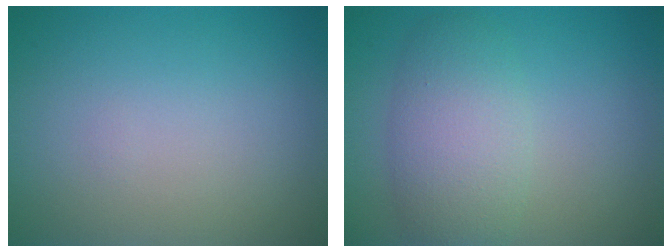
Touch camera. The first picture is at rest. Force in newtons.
{"total": 4.9, "press": 4.9, "slide": 0.1}